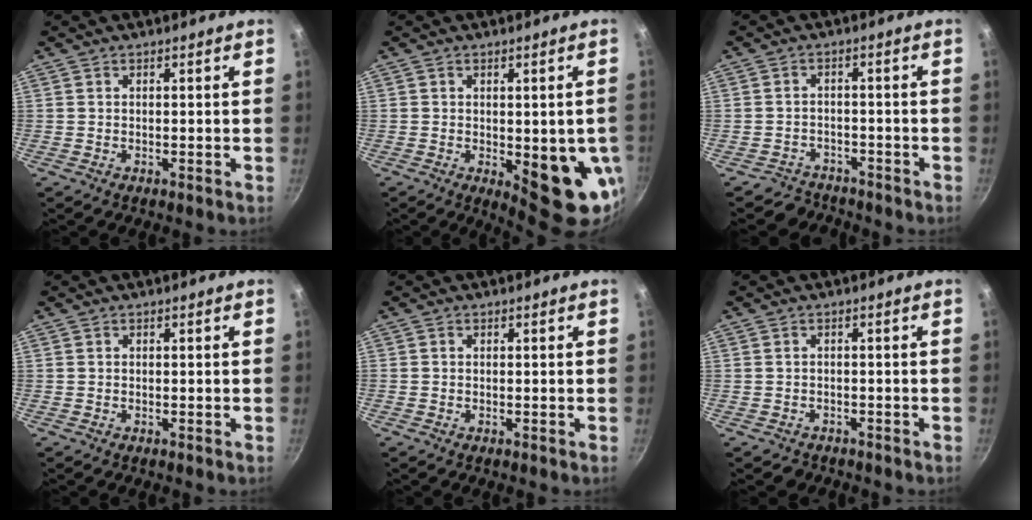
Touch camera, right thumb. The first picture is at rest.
{"total": 12.2, "force": [-2.4, 4.9, 10.9], "torque": [-0.103, -0.010, -0.019]}
{"total": 4.4, "force": [-3.6, 2.4, -0.6], "torque": [0.028, 0.048, -0.062]}
{"total": 0.0}
{"total": 0.0}
{"total": 2.0, "force": [-1.4, 1.4, 0.3], "torque": [0.002, 0.022, -0.014]}